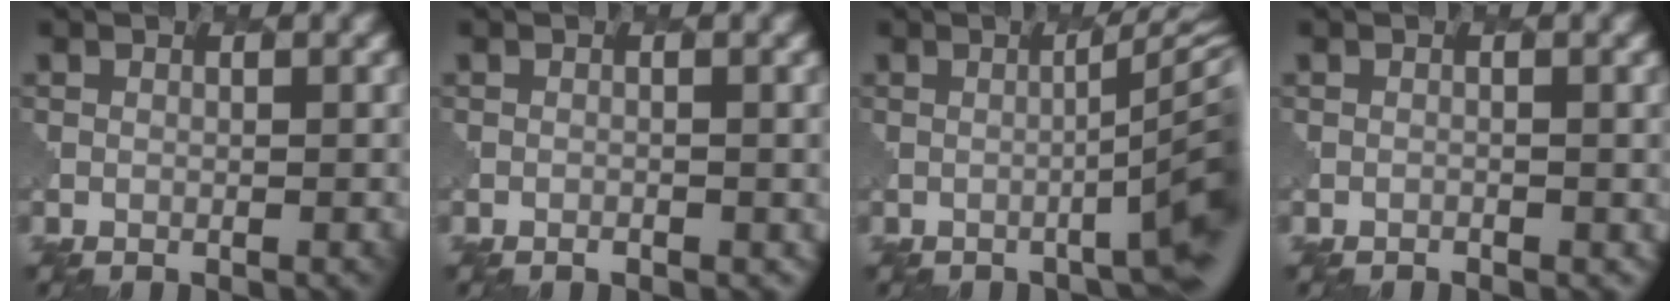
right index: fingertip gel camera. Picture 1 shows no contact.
{"total": 0.9, "force": [0.1, -0.3, -0.8], "torque": [0.002, -0.002, 0.000]}
{"total": 6.8, "force": [-1.8, 0.7, 6.5], "torque": [-0.082, 0.012, -0.026]}
{"total": 1.2, "force": [0.0, -0.4, -1.1], "torque": [0.007, -0.002, -0.002]}